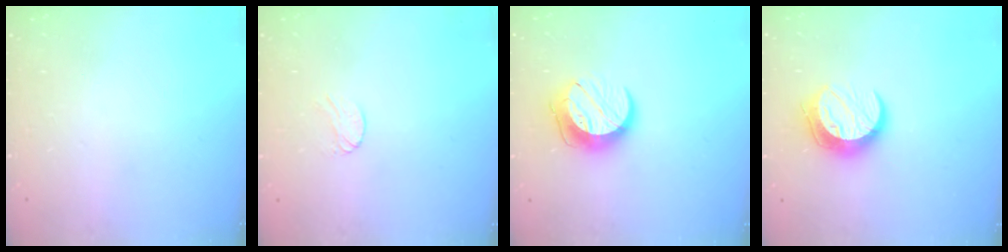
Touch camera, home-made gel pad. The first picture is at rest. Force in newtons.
{"total": 3.6, "press": 3.6, "slide": 0.3}
{"total": 10.8, "press": 10.8, "slide": 0.5}
{"total": 12.0, "press": 12.0, "slide": 0.8}